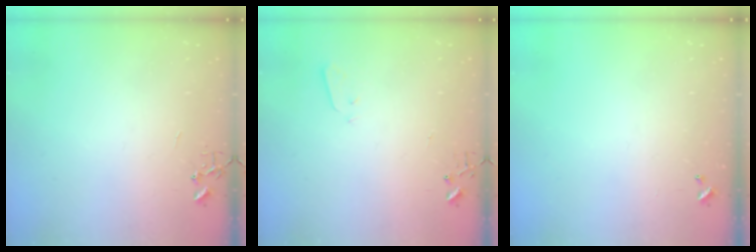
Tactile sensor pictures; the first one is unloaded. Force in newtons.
{"total": 2.1, "press": 2.1, "slide": 0.3}
{"total": 0.0}